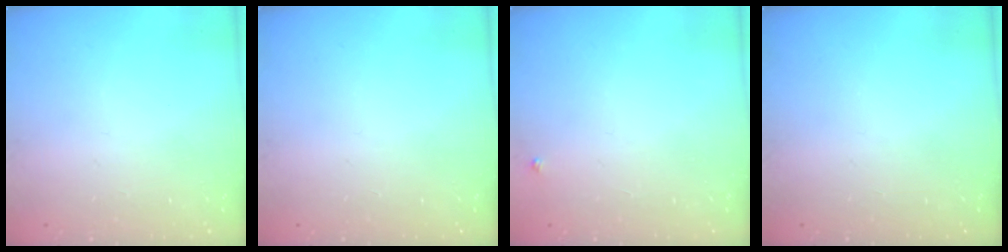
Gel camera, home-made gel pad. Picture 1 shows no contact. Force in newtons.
{"total": 0.0}
{"total": 2.7, "press": 2.7, "slide": 0.3}
{"total": 0.0}